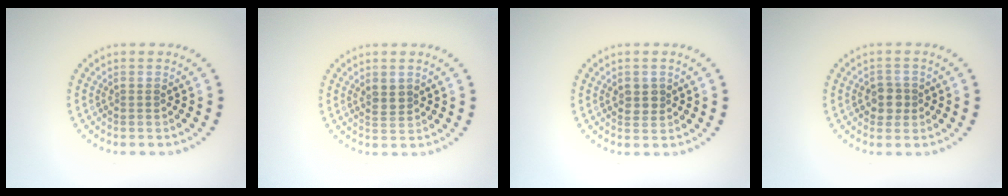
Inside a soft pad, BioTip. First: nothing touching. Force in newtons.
{"total": 1.5, "press": 1.4, "slide": 0.5}
{"total": 1.8, "press": 1.7, "slide": 0.6}
{"total": 2.1, "press": 2.0, "slide": 0.8}